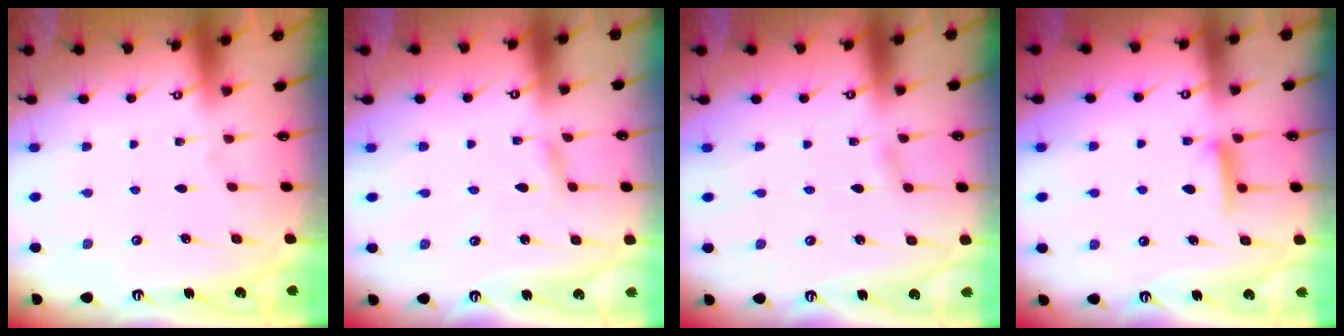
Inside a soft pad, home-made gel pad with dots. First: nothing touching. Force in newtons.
{"total": 3.1, "press": 3.0, "slide": 0.3}
{"total": 2.6, "press": 2.6, "slide": 0.3}
{"total": 8.8, "press": 8.8, "slide": 0.5}